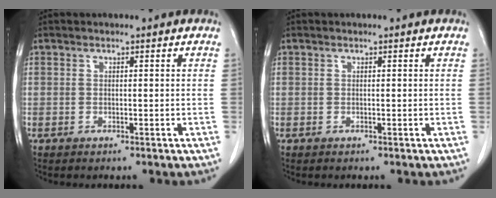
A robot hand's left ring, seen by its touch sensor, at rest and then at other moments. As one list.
[{"total": 0.0}]